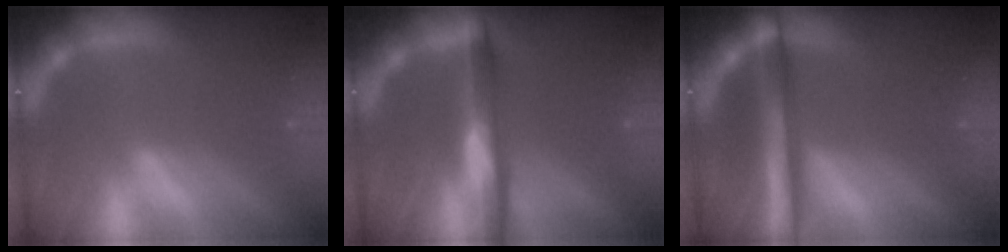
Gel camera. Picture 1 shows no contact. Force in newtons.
{"total": 5.5}
{"total": 6.5}